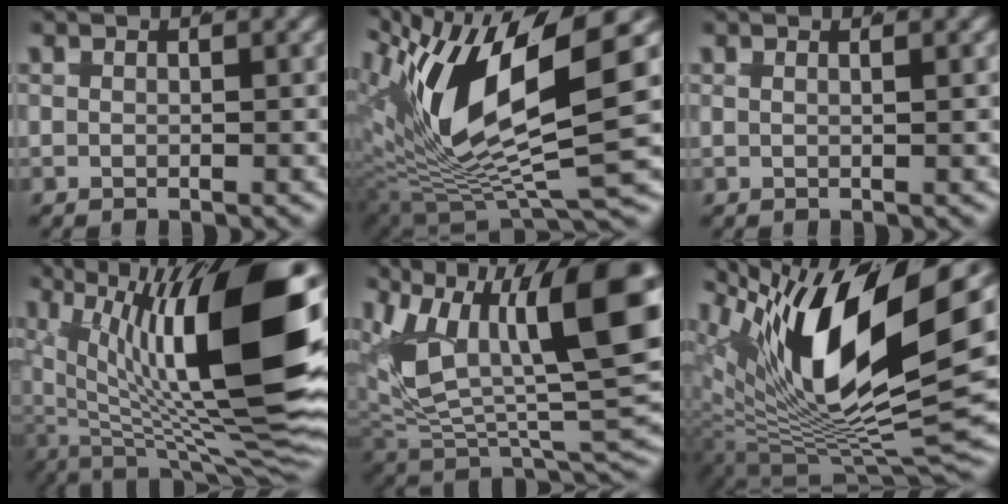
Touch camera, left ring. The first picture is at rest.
{"total": 15.2, "force": [2.1, 7.9, 12.8], "torque": [-0.238, 0.003, 0.026]}
{"total": 0.5, "force": [0.3, -0.1, 0.4], "torque": [-0.004, -0.001, 0.006]}
{"total": 16.9, "force": [1.3, 6.1, 15.7], "torque": [-0.205, -0.002, 0.025]}
{"total": 14.0, "force": [0.8, 7.0, 12.1], "torque": [-0.191, -0.017, 0.015]}
{"total": 18.4, "force": [3.3, 8.9, 15.8], "torque": [-0.250, 0.016, 0.040]}